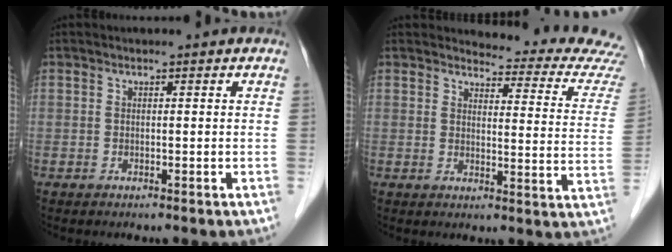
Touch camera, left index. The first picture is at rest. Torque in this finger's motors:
{"motor_torque": [0.19, -0.60, -0.12, -0.04]}